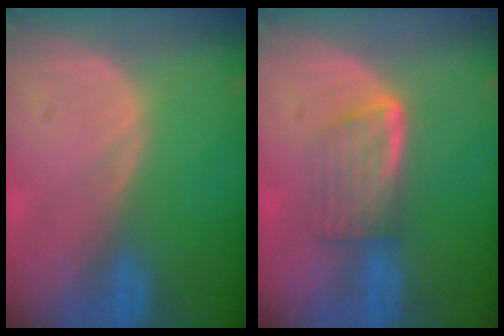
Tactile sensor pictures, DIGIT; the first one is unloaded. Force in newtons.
{"total": 5.7, "press": 5.1, "slide": 2.5}